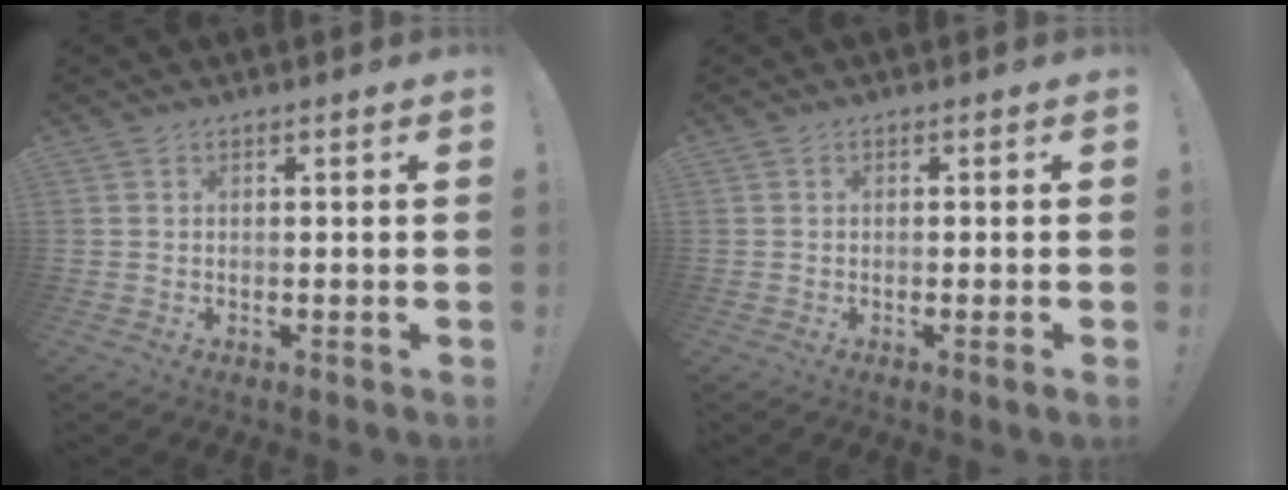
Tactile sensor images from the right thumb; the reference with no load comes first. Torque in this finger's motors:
{"motor_torque": [-0.01, -0.14, -0.24, 0.36, -0.10]}